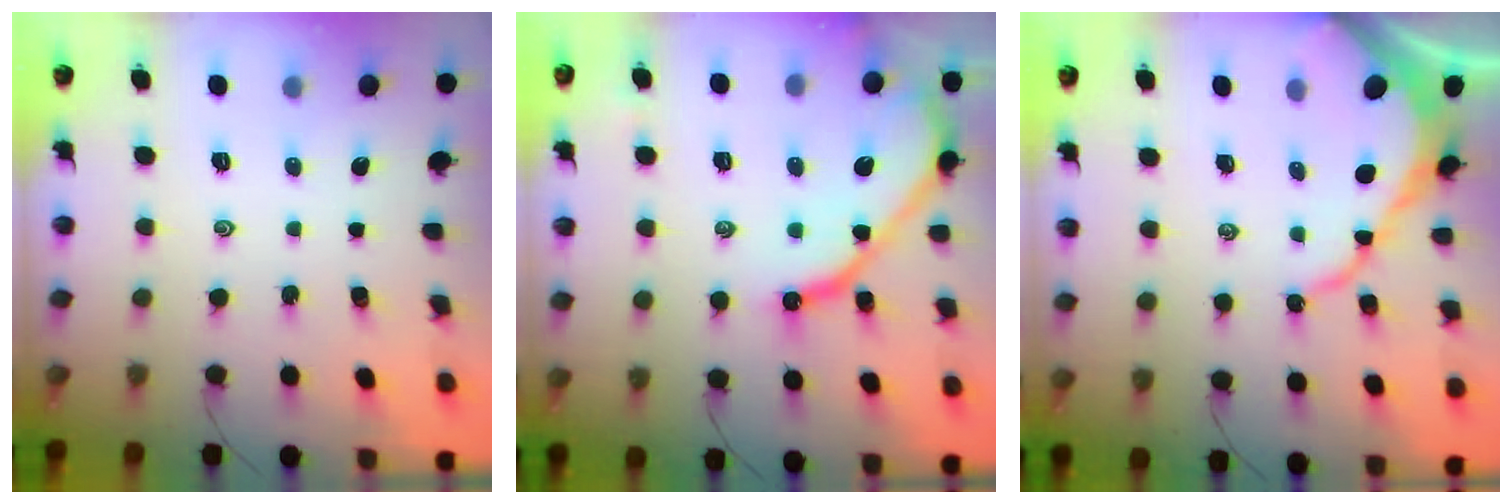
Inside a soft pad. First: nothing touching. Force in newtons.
{"total": 13.0, "press": 12.9, "slide": 1.4}
{"total": 10.2, "press": 10.1, "slide": 1.1}